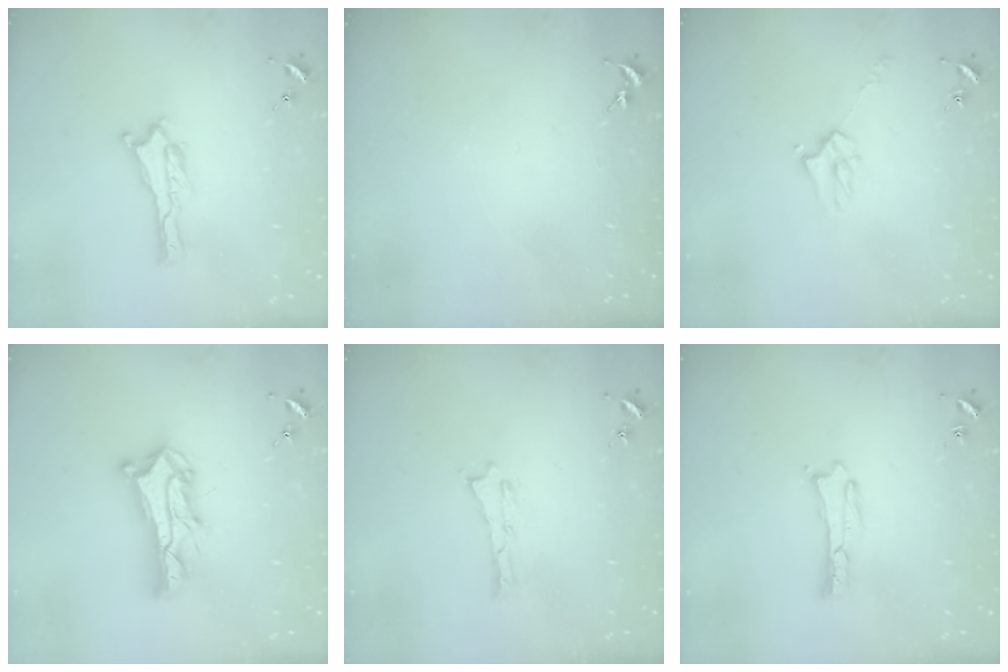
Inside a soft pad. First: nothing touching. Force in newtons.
{"total": 0.0}
{"total": 4.2, "press": 4.2, "slide": 0.6}
{"total": 9.6, "press": 9.6, "slide": 0.9}
{"total": 0.0}
{"total": 0.0}